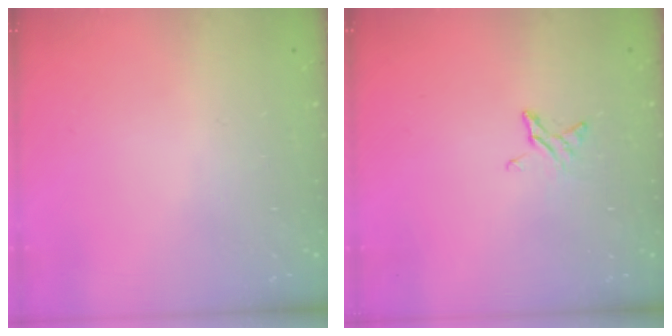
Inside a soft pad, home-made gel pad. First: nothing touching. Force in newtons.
{"total": 3.9, "press": 3.9, "slide": 0.2}